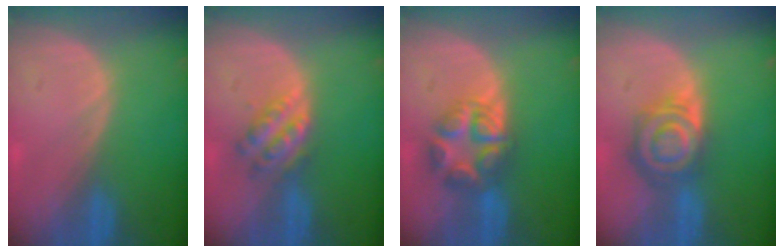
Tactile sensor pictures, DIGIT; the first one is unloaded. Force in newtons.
{"total": 5.1, "press": 4.8, "slide": 1.8}
{"total": 6.7, "press": 6.7, "slide": 0.3}
{"total": 7.9, "press": 7.0, "slide": 3.8}